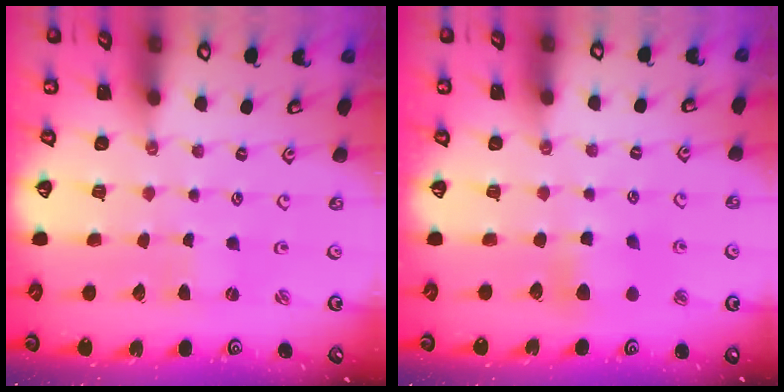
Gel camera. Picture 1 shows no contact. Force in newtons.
{"total": 6.6, "press": 6.6, "slide": 0.6}